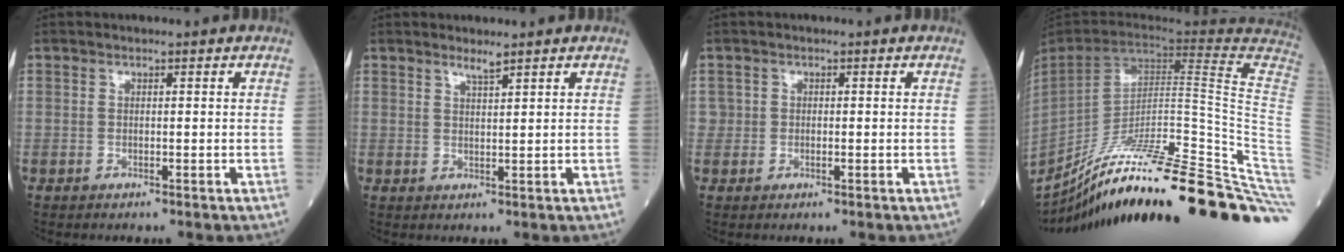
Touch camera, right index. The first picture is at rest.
{"total": 1.6, "force": [1.4, -0.3, 0.8], "torque": [-0.015, -0.006, 0.027]}
{"total": 1.0, "force": [0.1, 1.0, 0.2], "torque": [0.002, 0.002, 0.000]}
{"total": 37.6, "force": [-26.8, -0.9, 26.3], "torque": [-0.236, -0.043, -0.386]}